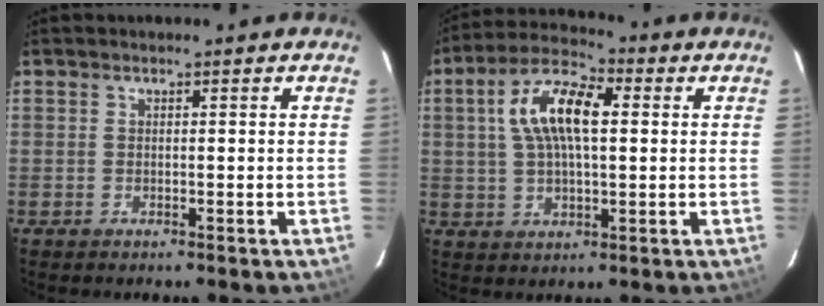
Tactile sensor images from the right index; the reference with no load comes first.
{"total": 11.7, "force": [2.3, 5.0, 10.3], "torque": [-0.199, 0.026, 0.038]}